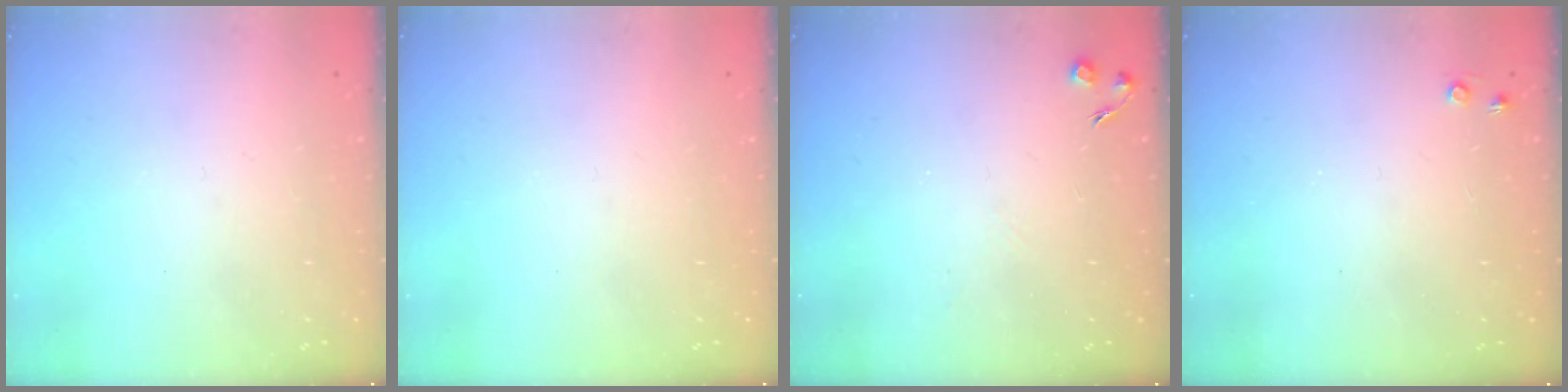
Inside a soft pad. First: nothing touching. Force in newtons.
{"total": 0.0}
{"total": 5.6, "press": 5.5, "slide": 0.8}
{"total": 3.4, "press": 3.4, "slide": 0.5}